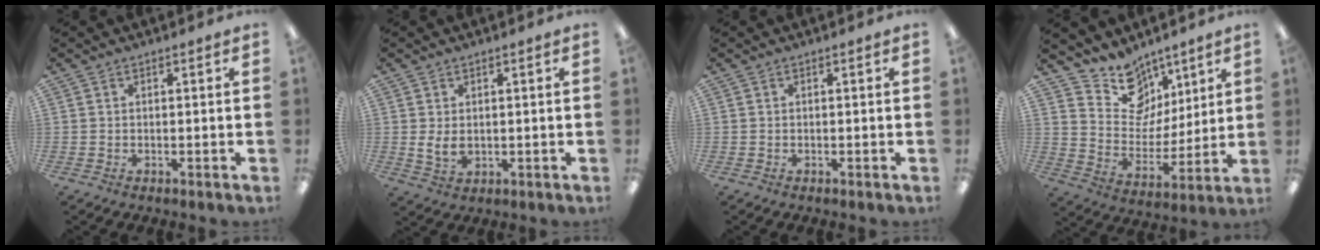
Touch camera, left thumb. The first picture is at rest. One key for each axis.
{"total": 3.8, "fx": 0.5, "fy": 2.4, "fz": 2.9, "tx": -0.060, "ty": -0.007, "tz": 0.006}
{"total": 0.0}
{"total": 13.4, "fx": 9.3, "fy": 9.0, "fz": 3.4, "tx": -0.065, "ty": -0.078, "tz": 0.179}